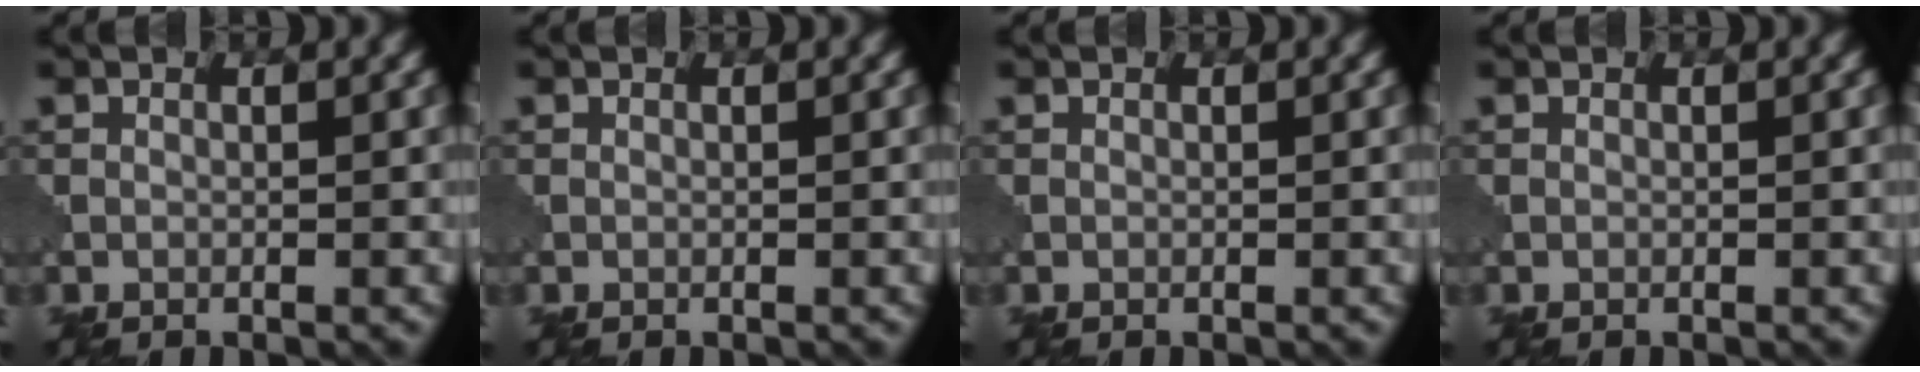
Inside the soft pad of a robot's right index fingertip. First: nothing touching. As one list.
[{"total": 0.0}, {"total": 0.0}, {"total": 0.0}]